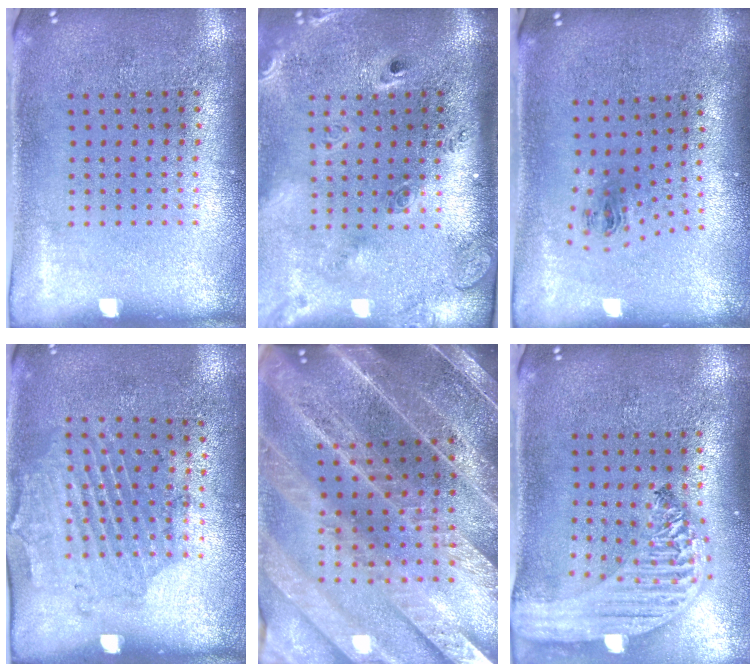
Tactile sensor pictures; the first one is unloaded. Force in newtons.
{"total": 2.6, "press": 1.9, "slide": 1.8}
{"total": 1.0, "press": 0.4, "slide": 0.9}
{"total": 1.8, "press": 1.2, "slide": 1.3}
{"total": 4.2, "press": 3.8, "slide": 1.8}
{"total": 2.5, "press": 2.1, "slide": 1.4}